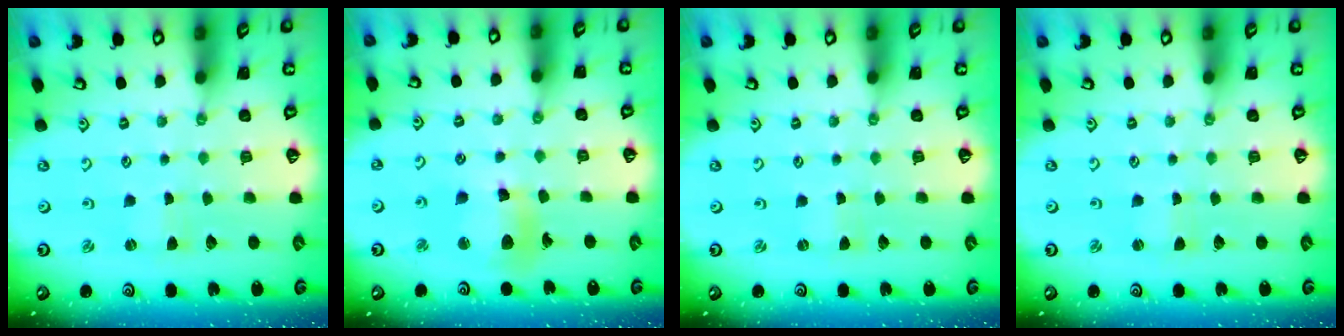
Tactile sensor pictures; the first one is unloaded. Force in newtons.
{"total": 11.5, "press": 11.2, "slide": 2.2}
{"total": 0.0}
{"total": 0.5, "press": 0.5, "slide": 0.1}